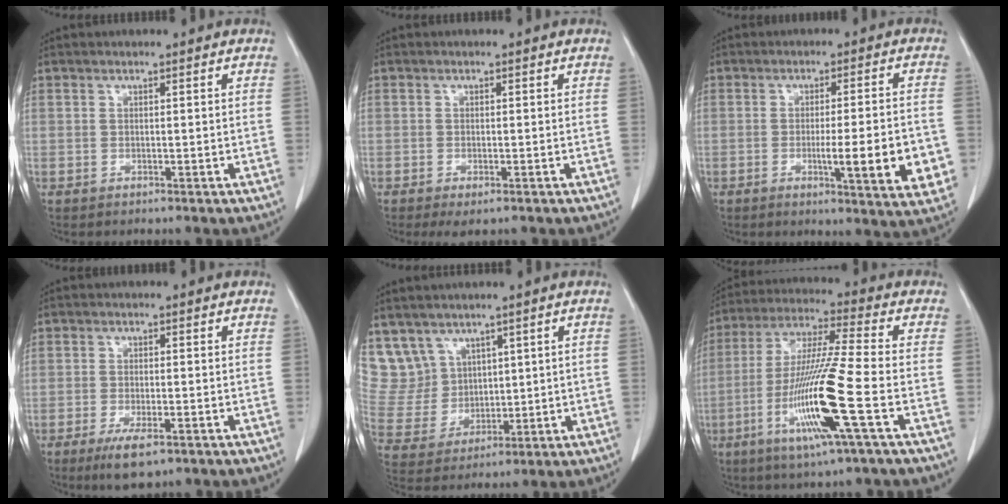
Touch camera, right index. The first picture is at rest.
{"total": 2.3, "force": [-1.4, 0.7, 1.7], "torque": [-0.025, -0.004, -0.017]}
{"total": 11.5, "force": [-2.9, 1.2, 11.1], "torque": [-0.135, -0.012, -0.033]}
{"total": 5.4, "force": [-3.2, 1.3, 4.1], "torque": [-0.074, -0.012, -0.049]}
{"total": 9.6, "force": [6.2, 7.3, 0.7], "torque": [-0.031, 0.030, 0.148]}
{"total": 15.6, "force": [-5.2, -0.8, 14.6], "torque": [-0.300, -0.021, -0.104]}